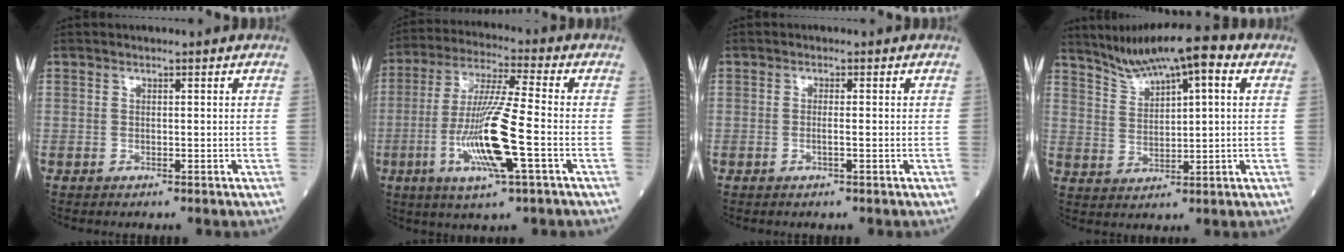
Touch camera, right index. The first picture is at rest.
{"total": 14.3, "force": [-3.9, 0.7, 13.7], "torque": [-0.279, -0.017, -0.076]}
{"total": 1.2, "force": [-0.2, 0.1, 1.2], "torque": [-0.027, -0.002, -0.003]}
{"total": 10.3, "force": [6.5, 2.5, 7.7], "torque": [-0.135, 0.025, 0.115]}